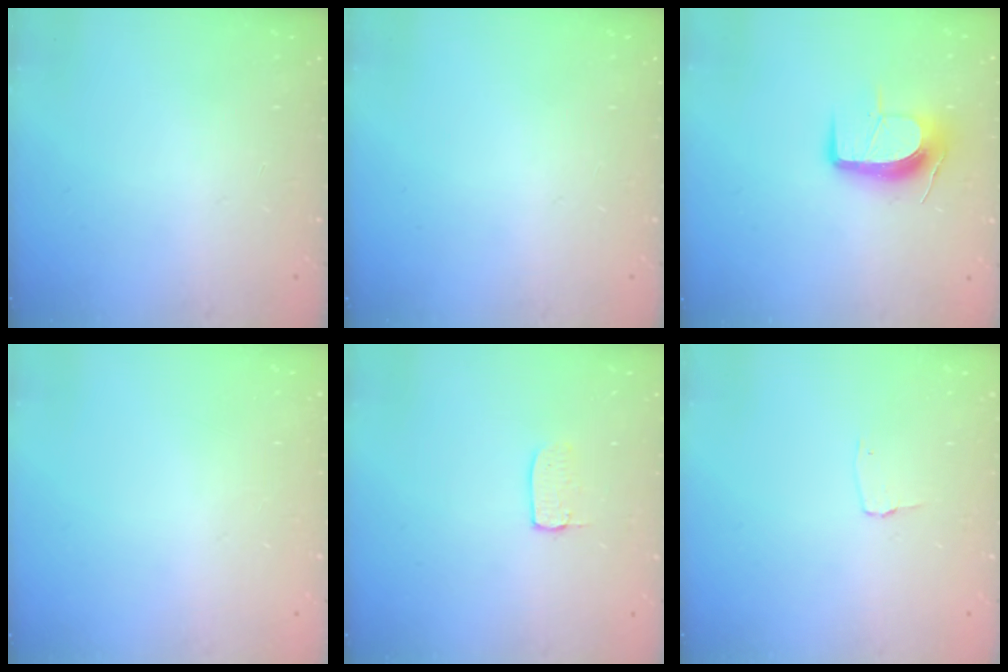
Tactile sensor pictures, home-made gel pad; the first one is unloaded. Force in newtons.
{"total": 0.0}
{"total": 11.1, "press": 11.1, "slide": 0.5}
{"total": 0.0}
{"total": 3.4, "press": 3.4, "slide": 0.1}
{"total": 2.7, "press": 2.7, "slide": 0.3}